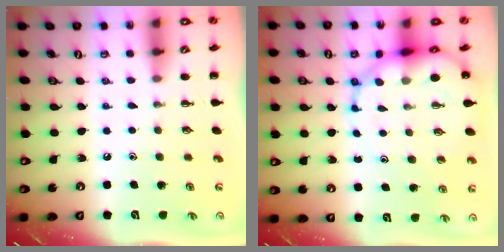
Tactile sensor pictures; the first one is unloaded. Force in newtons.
{"total": 12.2, "press": 11.7, "slide": 3.4}